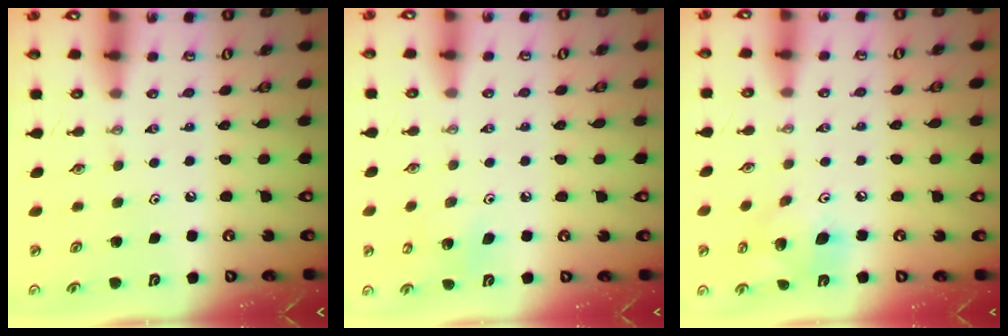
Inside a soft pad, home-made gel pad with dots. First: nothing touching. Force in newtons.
{"total": 6.1, "press": 6.1, "slide": 0.8}
{"total": 11.9, "press": 11.6, "slide": 2.6}